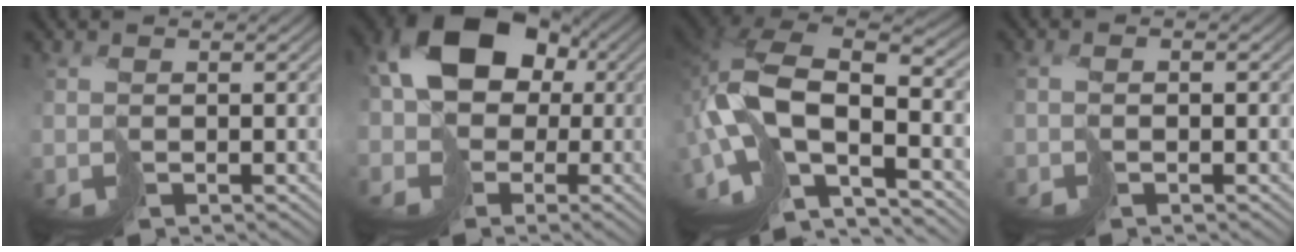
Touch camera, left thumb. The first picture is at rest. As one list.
[{"total": 14.7, "force": [0.4, 11.7, 9.0], "torque": [-0.202, 0.008, -0.010]}, {"total": 16.4, "force": [-5.3, 8.0, 13.3], "torque": [-0.311, -0.016, -0.089]}, {"total": 1.7, "force": [-0.7, 0.6, 1.4], "torque": [-0.030, 0.003, -0.018]}]